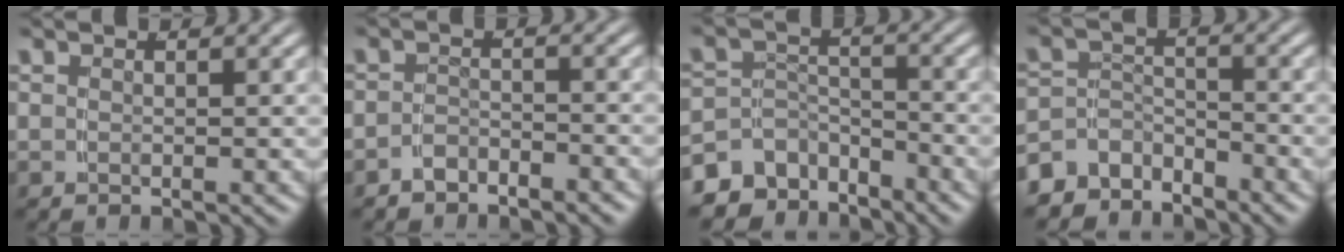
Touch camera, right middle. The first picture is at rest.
{"total": 2.6, "force": [-2.4, 0.9, 0.2], "torque": [-0.004, -0.005, -0.041]}
{"total": 8.2, "force": [-5.6, 5.2, 3.0], "torque": [-0.053, -0.025, -0.089]}
{"total": 5.9, "force": [-4.3, 3.5, 2.0], "torque": [-0.041, -0.017, -0.071]}